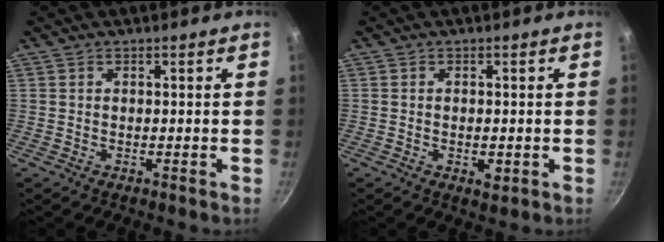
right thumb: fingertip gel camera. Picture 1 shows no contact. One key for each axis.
{"total": 2.5, "fx": -0.6, "fy": 1.3, "fz": 2.1, "tx": -0.035, "ty": -0.004, "tz": -0.009}